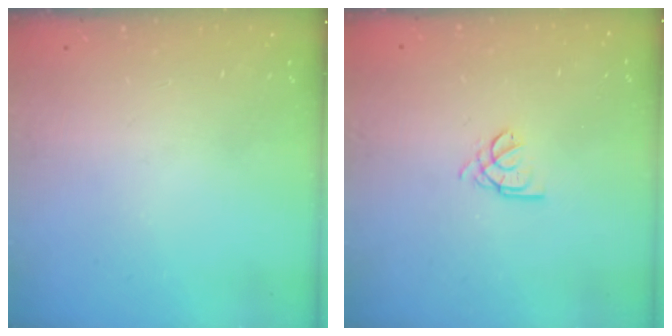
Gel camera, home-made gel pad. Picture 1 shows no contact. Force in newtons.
{"total": 2.5, "press": 2.5, "slide": 0.5}